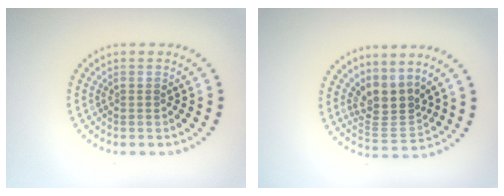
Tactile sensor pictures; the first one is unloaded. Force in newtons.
{"total": 3.3, "press": 2.4, "slide": 2.2}